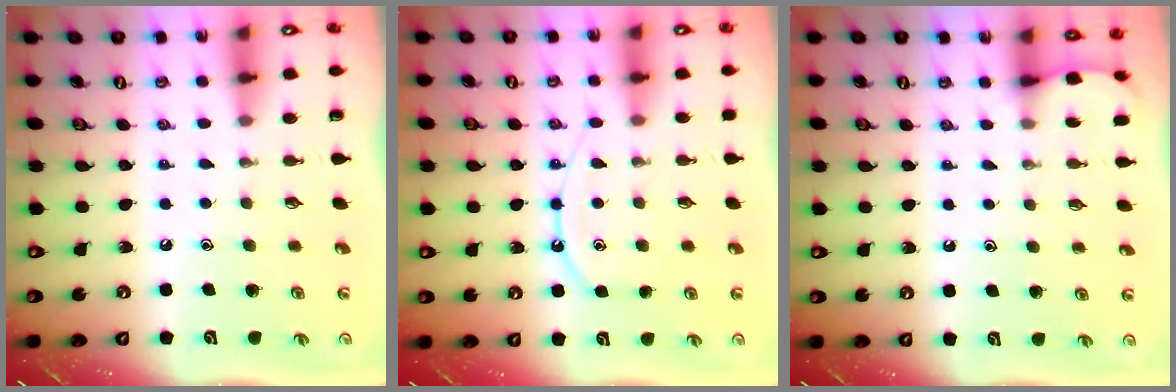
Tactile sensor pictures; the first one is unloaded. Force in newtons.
{"total": 9.4, "press": 9.3, "slide": 1.0}
{"total": 2.5, "press": 2.5, "slide": 0.3}